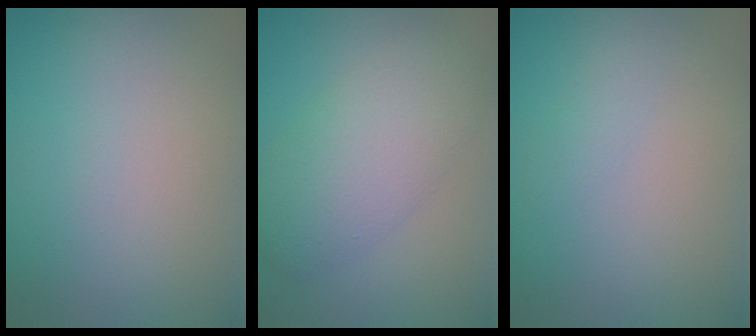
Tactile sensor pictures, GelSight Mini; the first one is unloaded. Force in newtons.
{"total": 5.4, "press": 5.3, "slide": 0.4}
{"total": 0.8, "press": 0.8, "slide": 0.0}